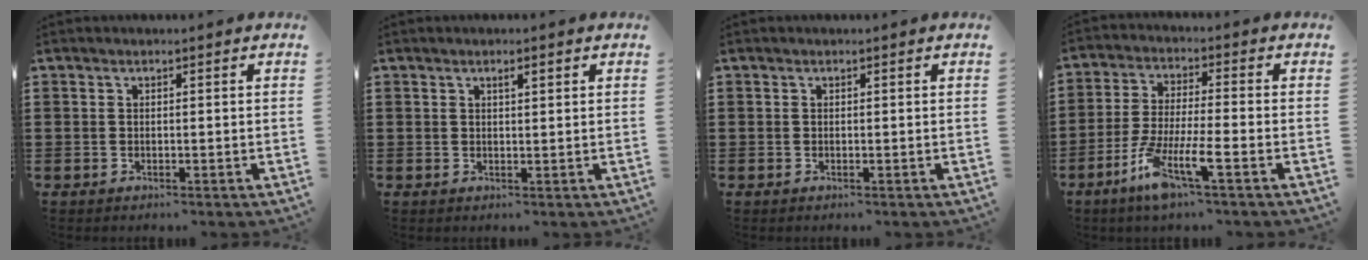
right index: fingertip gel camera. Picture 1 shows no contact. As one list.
[{"total": 1.3, "force": [0.6, 0.3, 1.1], "torque": [-0.015, 0.000, 0.007]}, {"total": 0.0}, {"total": 8.3, "force": [-4.8, 0.9, 6.7], "torque": [-0.150, -0.014, -0.094]}]